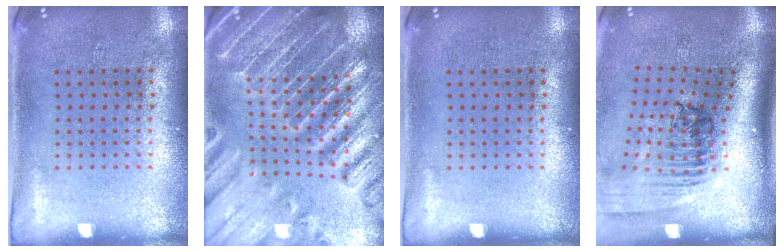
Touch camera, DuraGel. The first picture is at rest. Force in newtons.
{"total": 4.4, "press": 4.0, "slide": 1.7}
{"total": 0.0}
{"total": 2.6, "press": 1.8, "slide": 1.8}